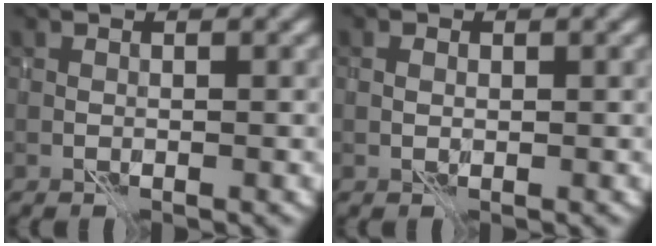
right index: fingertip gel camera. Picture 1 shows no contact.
{"total": 0.9, "force": [0.2, 0.7, 0.5], "torque": [-0.010, 0.002, 0.003]}